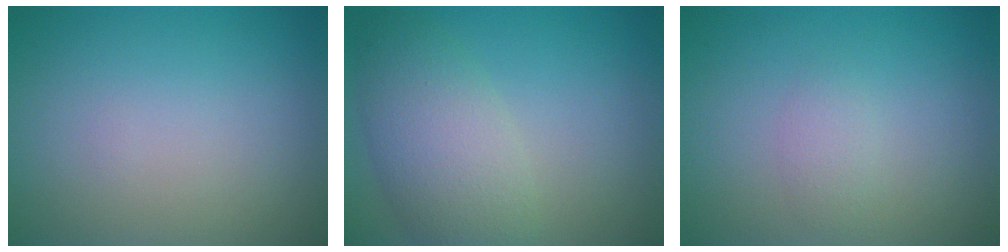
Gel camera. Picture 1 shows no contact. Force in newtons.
{"total": 5.5, "press": 5.5, "slide": 0.3}
{"total": 1.2, "press": 1.2, "slide": 0.0}